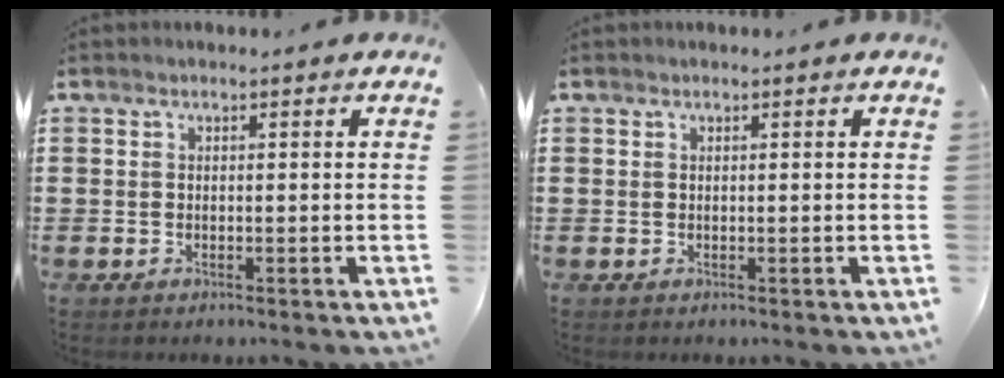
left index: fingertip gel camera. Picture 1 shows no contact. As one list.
[{"total": 0.0}]